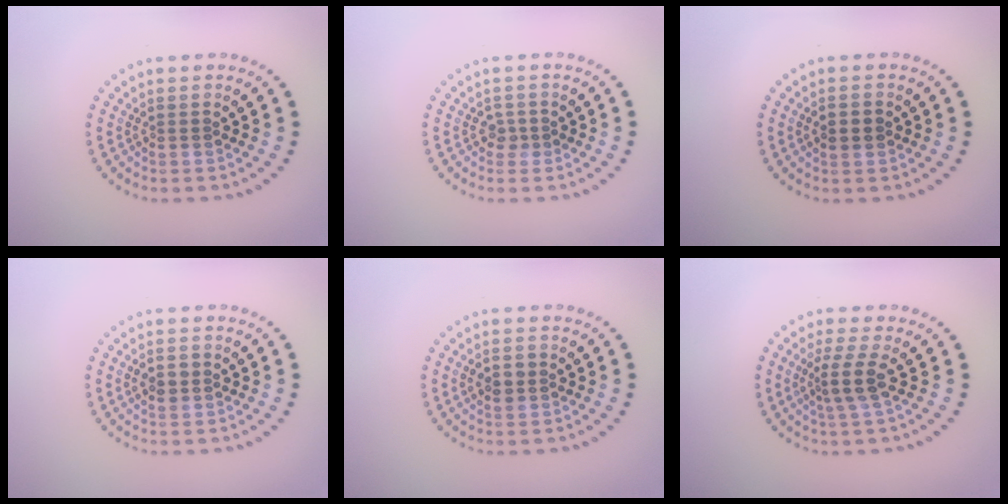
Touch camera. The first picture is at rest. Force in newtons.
{"total": 1.1, "press": 0.9, "slide": 0.5}
{"total": 1.8, "press": 1.8, "slide": 0.1}
{"total": 2.2, "press": 2.2, "slide": 0.1}
{"total": 2.4, "press": 2.4, "slide": 0.2}
{"total": 2.8, "press": 2.2, "slide": 1.8}